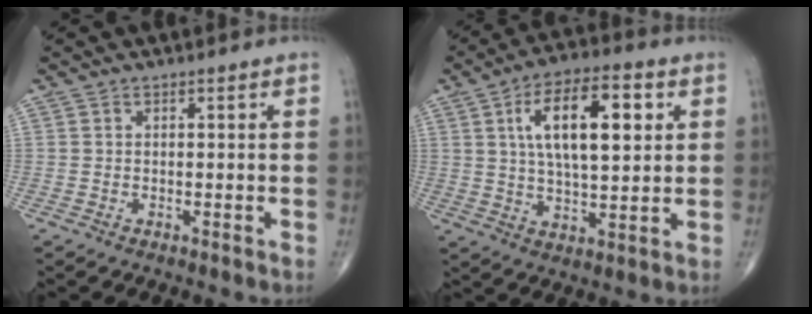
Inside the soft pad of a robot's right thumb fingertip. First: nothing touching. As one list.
[{"total": 15.6, "force": [4.3, 6.6, 13.4], "torque": [-0.211, 0.000, 0.072]}]